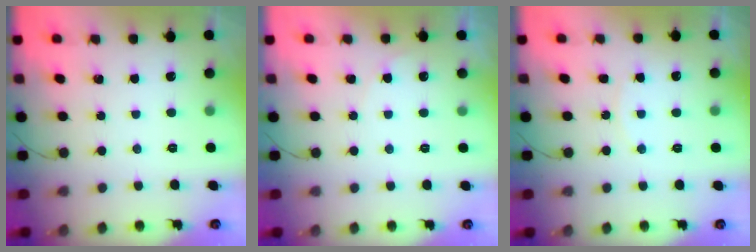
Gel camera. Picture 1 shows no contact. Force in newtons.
{"total": 3.5, "press": 3.5, "slide": 0.2}
{"total": 6.7, "press": 6.7, "slide": 0.5}